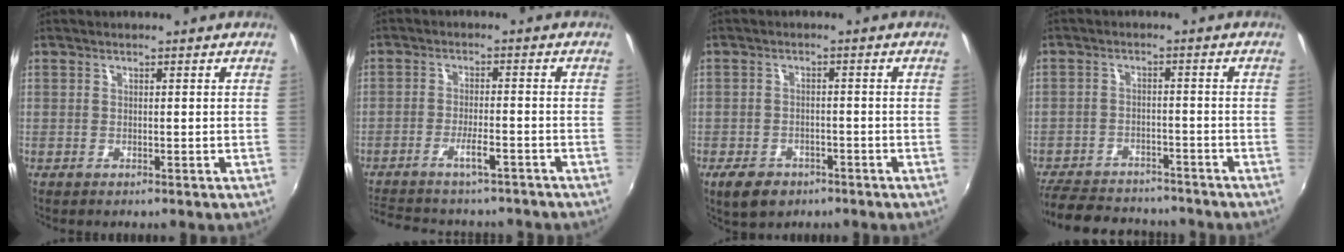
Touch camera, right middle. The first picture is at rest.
{"total": 11.8, "force": [-10.2, 3.0, 5.3], "torque": [-0.120, -0.010, -0.155]}
{"total": 6.0, "force": [-3.9, 3.7, 2.7], "torque": [-0.071, -0.007, -0.060]}
{"total": 15.1, "force": [-12.9, 6.1, 5.2], "torque": [-0.137, 0.007, -0.188]}